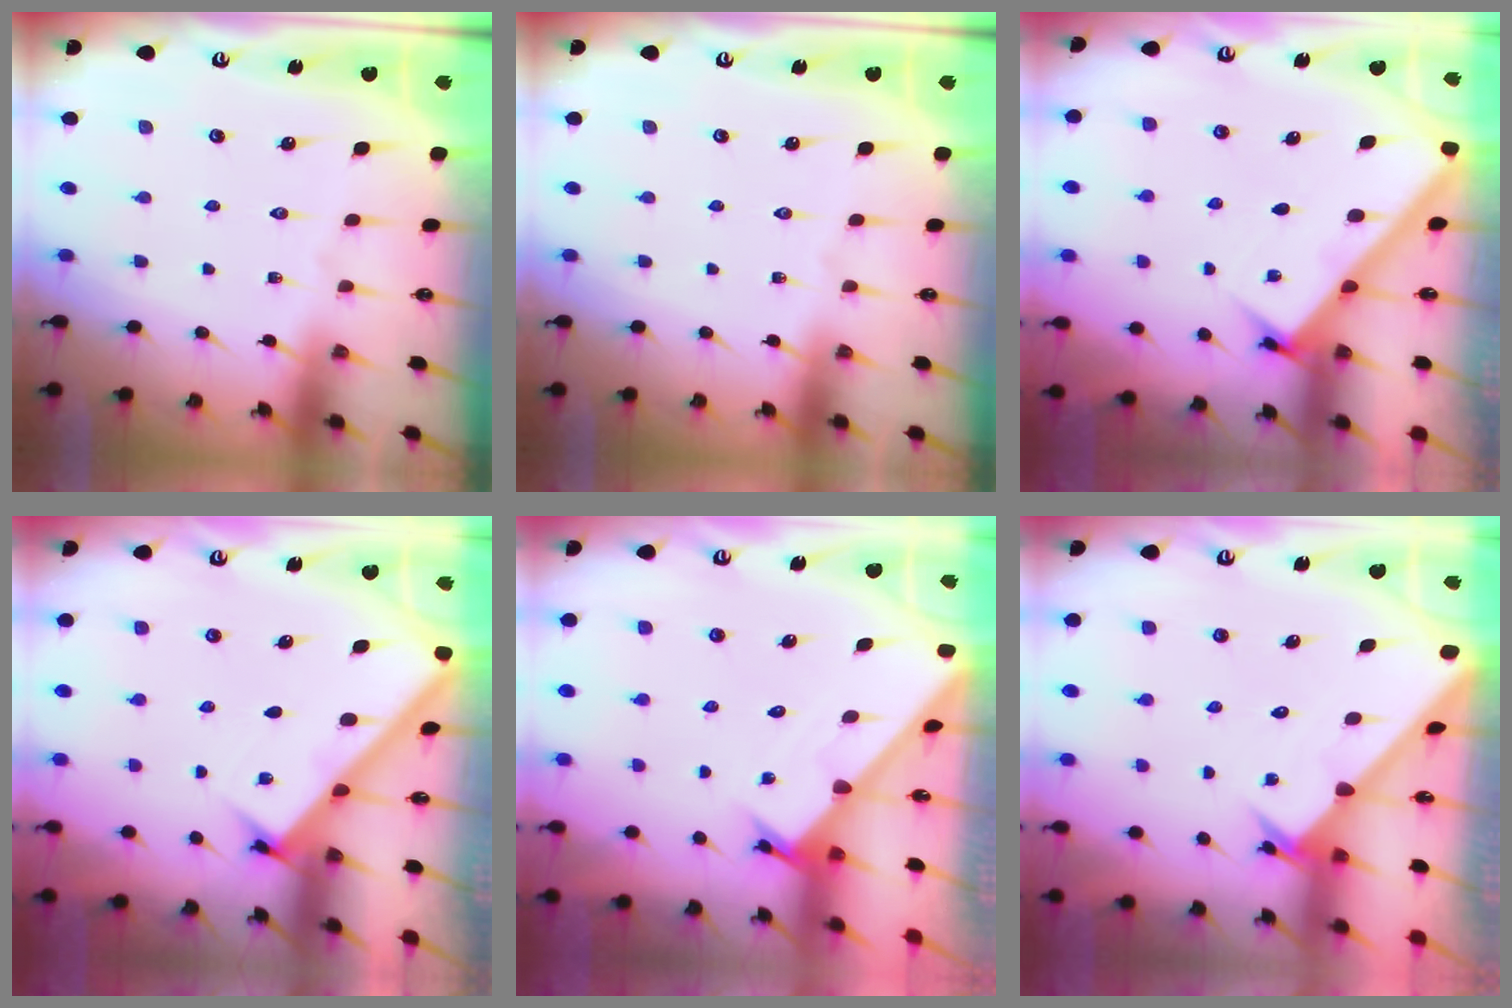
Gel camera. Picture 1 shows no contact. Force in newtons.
{"total": 0.0}
{"total": 3.0, "press": 3.0, "slide": 0.2}
{"total": 2.5, "press": 2.5, "slide": 0.3}
{"total": 1.6, "press": 1.6, "slide": 0.1}
{"total": 2.5, "press": 2.5, "slide": 0.2}